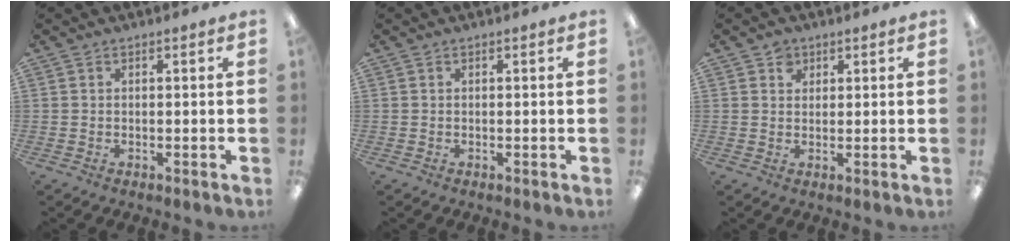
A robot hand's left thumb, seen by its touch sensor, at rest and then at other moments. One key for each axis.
{"total": 0.0}
{"total": 2.9, "fx": 1.6, "fy": 2.2, "fz": 0.7, "tx": -0.010, "ty": -0.002, "tz": 0.029}